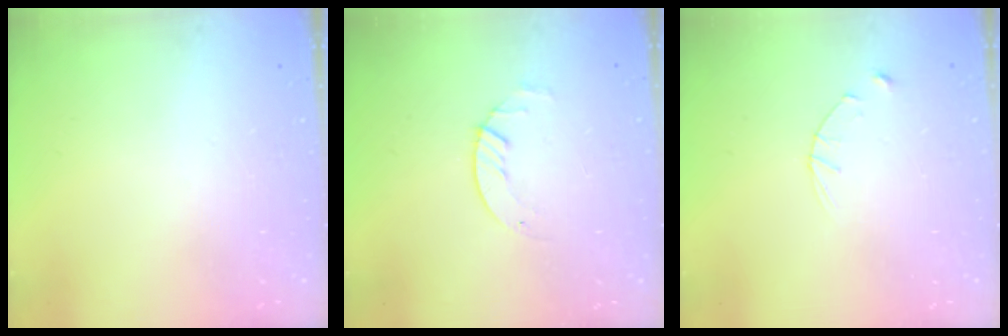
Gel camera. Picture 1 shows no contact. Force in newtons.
{"total": 1.4, "press": 1.4, "slide": 0.2}
{"total": 2.8, "press": 2.8, "slide": 0.4}